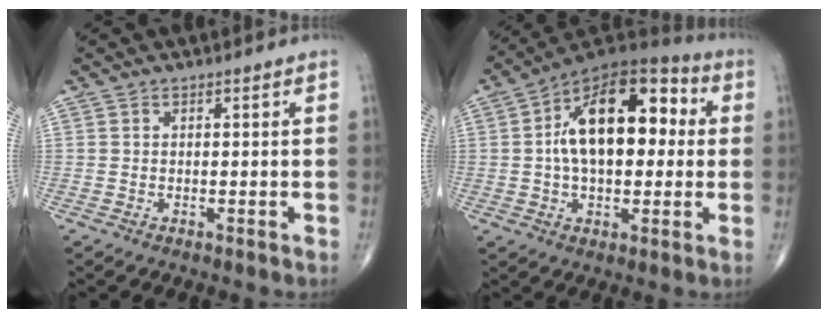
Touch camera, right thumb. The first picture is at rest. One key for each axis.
{"total": 20.2, "fx": 2.5, "fy": 11.3, "fz": 16.6, "tx": -0.238, "ty": 0.033, "tz": 0.029}